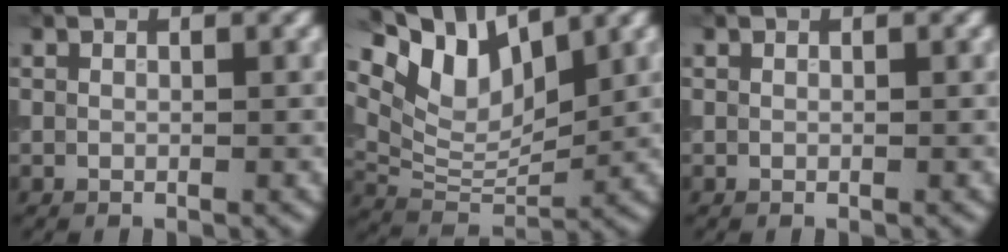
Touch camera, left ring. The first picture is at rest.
{"total": 8.0, "force": [5.2, 3.5, 5.0], "torque": [-0.096, 0.007, 0.095]}
{"total": 0.0}